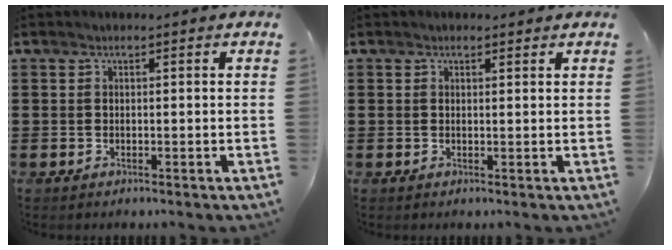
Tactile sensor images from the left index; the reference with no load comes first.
{"total": 0.6, "force": [0.5, 0.3, 0.3], "torque": [-0.008, 0.002, 0.009]}